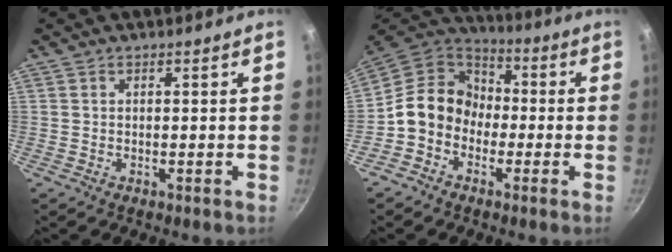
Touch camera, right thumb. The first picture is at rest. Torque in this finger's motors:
{"motor_torque": [-0.04, 1.26, 1.03, -0.85, 0.08]}